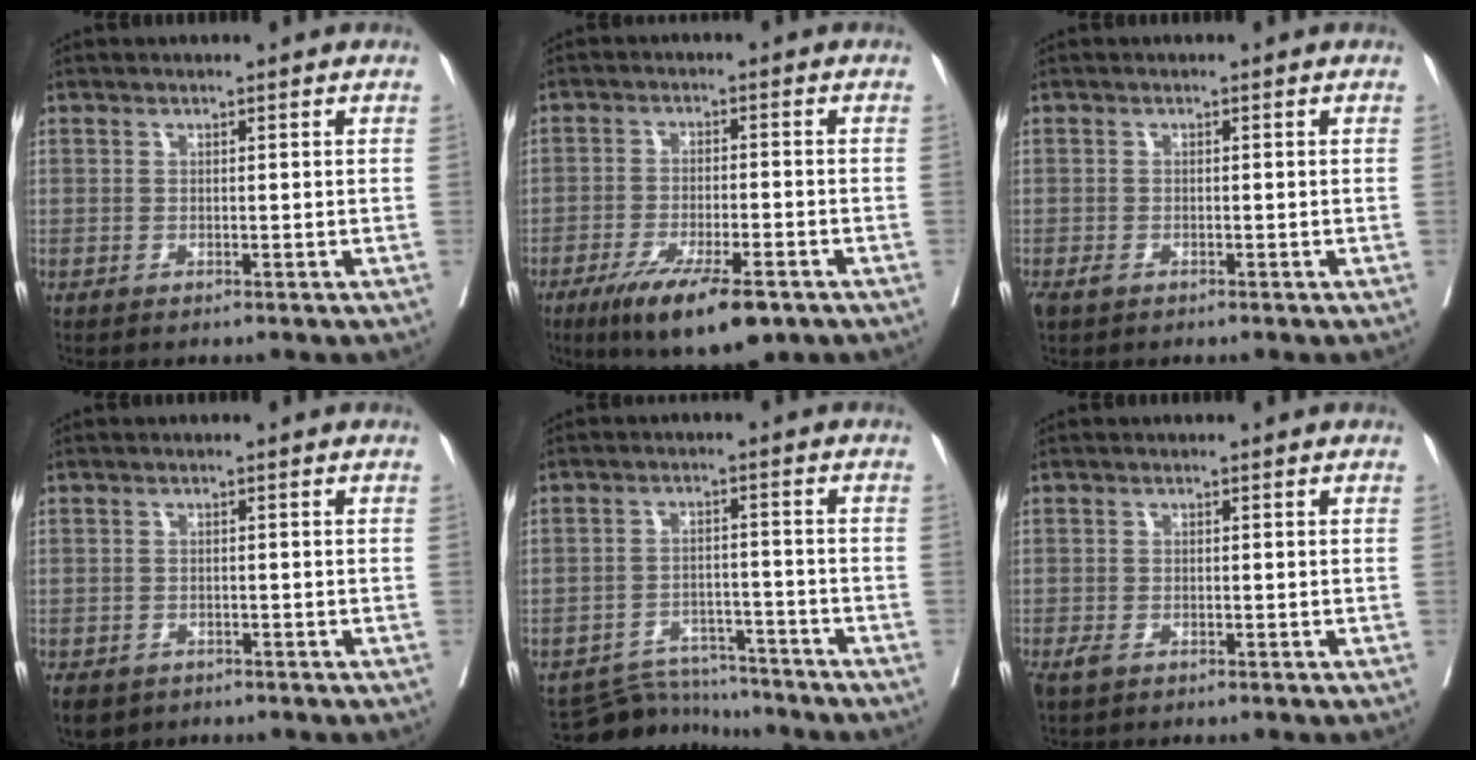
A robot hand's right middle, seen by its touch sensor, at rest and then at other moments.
{"total": 10.9, "force": [-6.9, 2.4, 8.1], "torque": [-0.134, -0.020, -0.110]}
{"total": 1.6, "force": [-1.0, 0.9, 0.9], "torque": [-0.023, -0.003, -0.013]}
{"total": 7.2, "force": [-4.4, 5.1, 2.4], "torque": [-0.061, -0.010, -0.061]}
{"total": 7.3, "force": [-7.1, 1.4, -0.8], "torque": [0.015, 0.009, -0.118]}
{"total": 1.9, "force": [-1.1, 1.0, 1.1], "torque": [-0.027, -0.003, -0.015]}